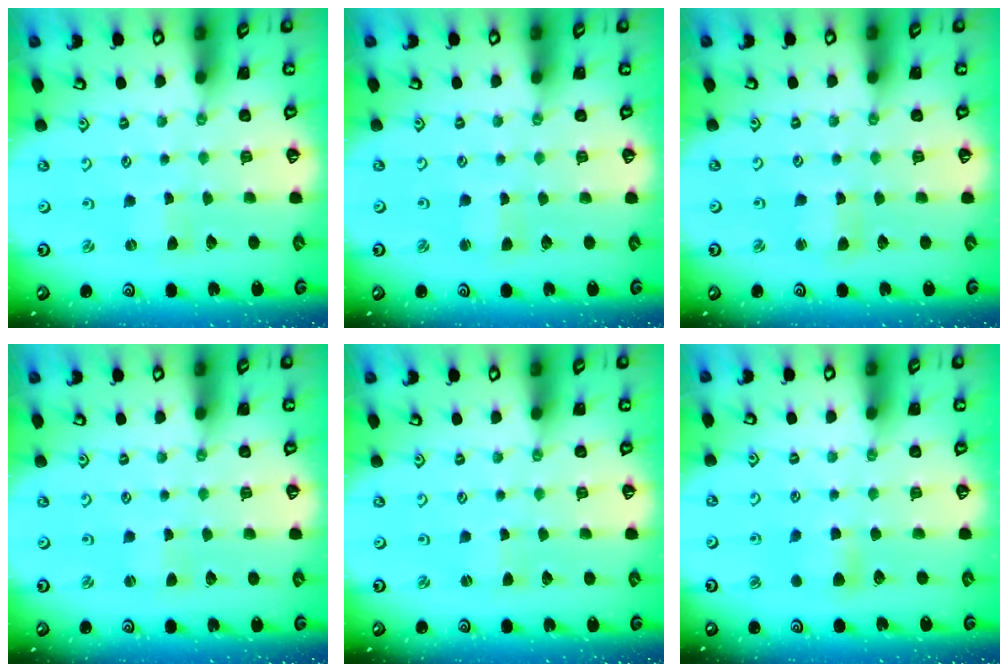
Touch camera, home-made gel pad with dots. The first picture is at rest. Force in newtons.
{"total": 1.9, "press": 1.9, "slide": 0.4}
{"total": 2.7, "press": 2.7, "slide": 0.3}
{"total": 1.5, "press": 1.4, "slide": 0.3}
{"total": 0.8, "press": 0.8, "slide": 0.2}
{"total": 5.1, "press": 5.0, "slide": 0.7}